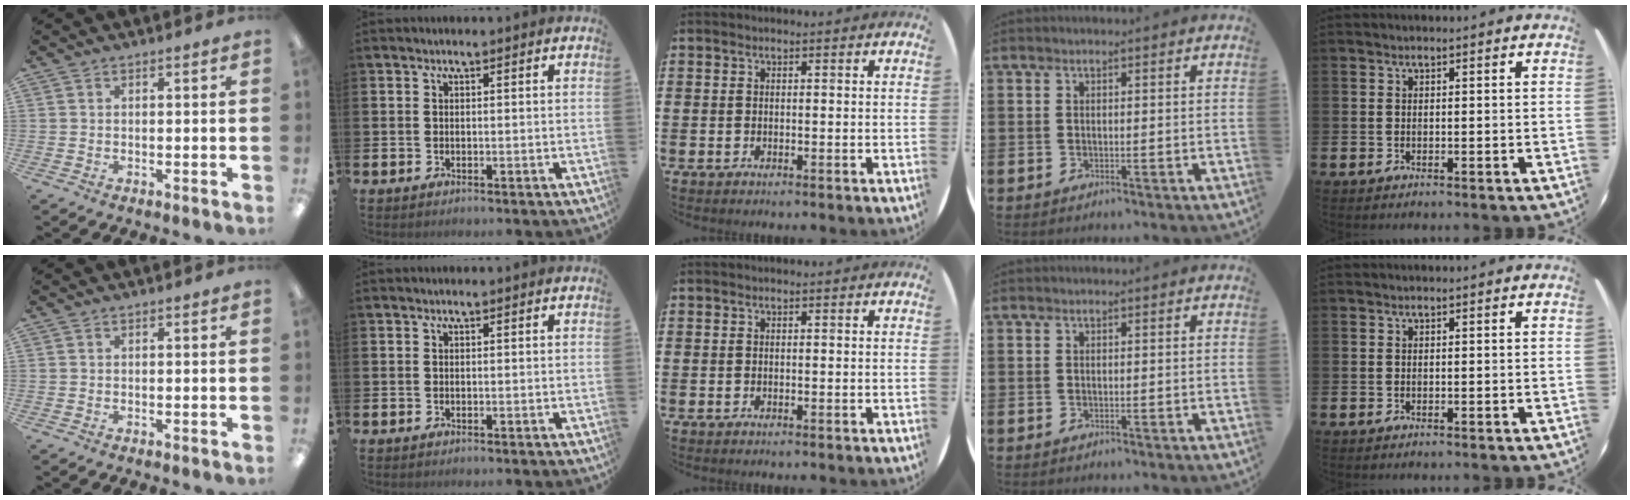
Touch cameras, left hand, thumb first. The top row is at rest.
{}